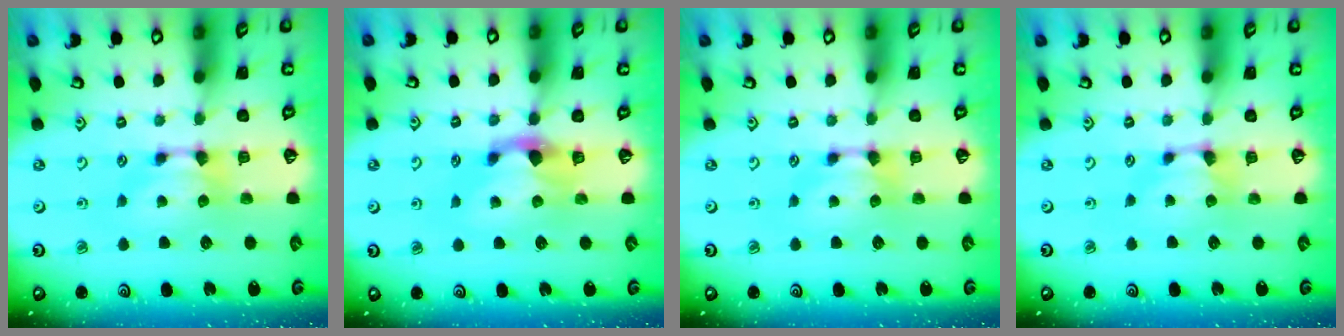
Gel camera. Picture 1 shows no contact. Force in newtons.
{"total": 1.7, "press": 1.0, "slide": 1.4}
{"total": 0.0}
{"total": 1.1, "press": 0.4, "slide": 1.0}